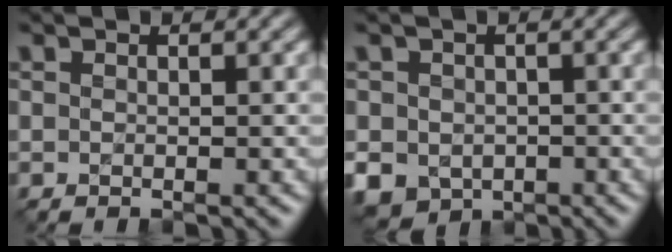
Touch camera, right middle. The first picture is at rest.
{"total": 6.2, "force": [-2.1, 5.3, 2.5], "torque": [-0.045, -0.023, -0.040]}